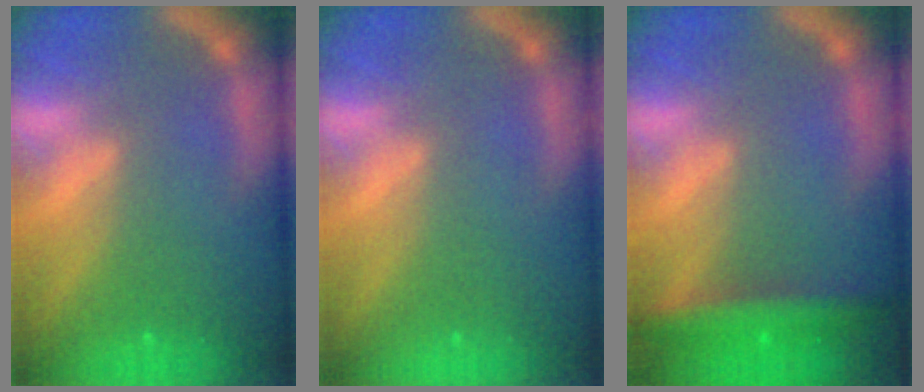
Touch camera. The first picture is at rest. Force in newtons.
{"total": 0.0}
{"total": 5.0}